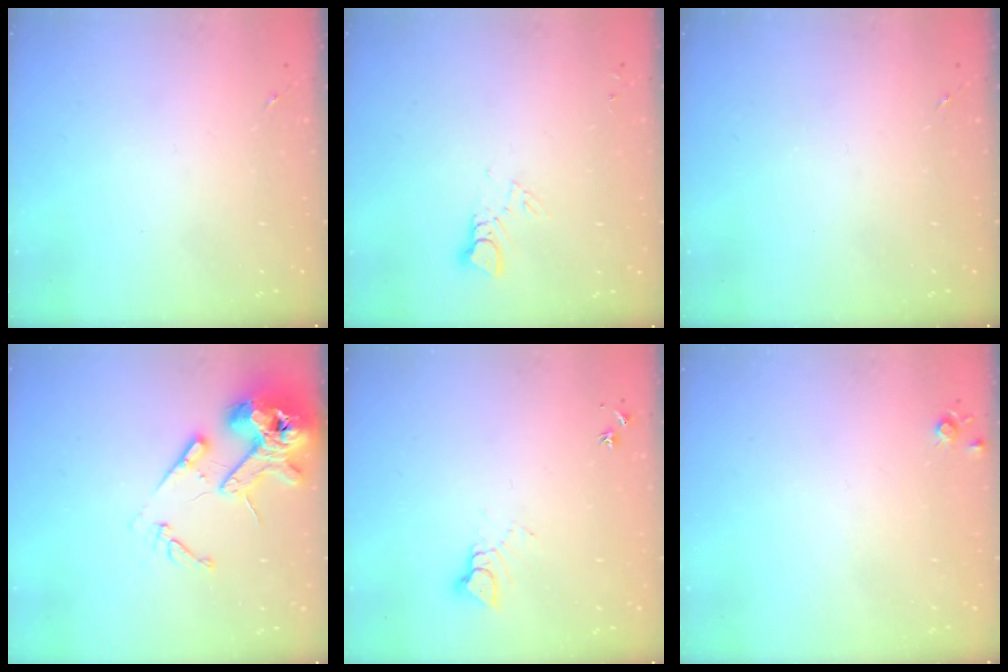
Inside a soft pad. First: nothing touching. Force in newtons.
{"total": 2.9, "press": 2.9, "slide": 0.2}
{"total": 0.0}
{"total": 16.3, "press": 16.2, "slide": 2.3}
{"total": 5.1, "press": 5.1, "slide": 0.4}
{"total": 5.1, "press": 5.1, "slide": 0.7}